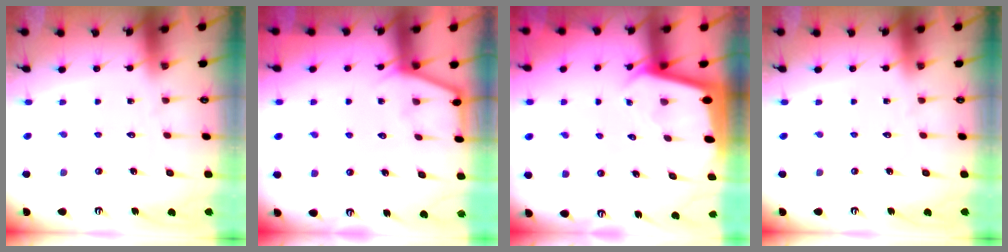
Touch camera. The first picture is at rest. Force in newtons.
{"total": 5.5, "press": 5.5, "slide": 0.4}
{"total": 2.2, "press": 2.2, "slide": 0.1}
{"total": 0.0}